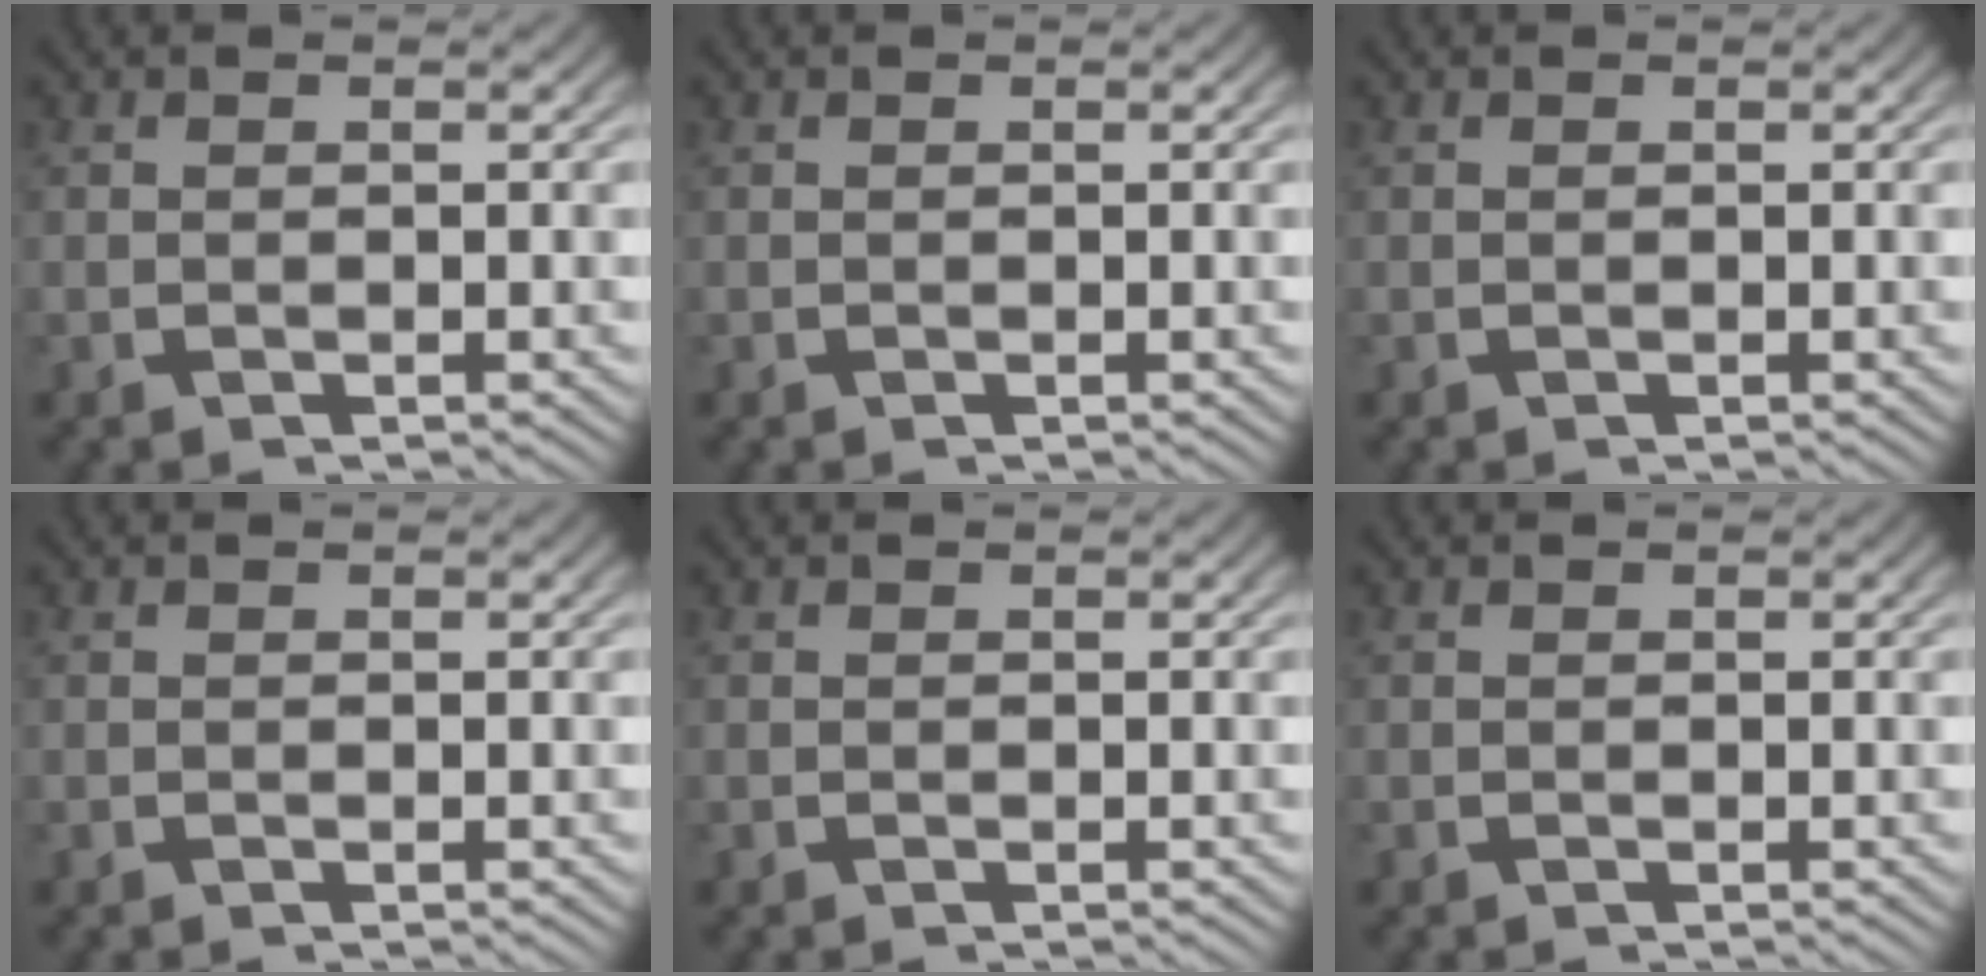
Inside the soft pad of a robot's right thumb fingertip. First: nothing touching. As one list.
[{"total": 0.0}, {"total": 0.0}, {"total": 0.0}, {"total": 0.0}, {"total": 0.0}]